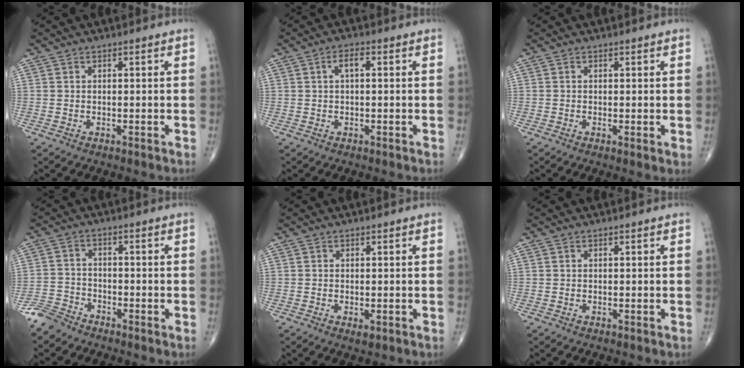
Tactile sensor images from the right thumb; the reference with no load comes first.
{"total": 2.8, "force": [0.6, 1.1, 2.5], "torque": [-0.046, 0.009, 0.010]}
{"total": 1.3, "force": [0.1, 0.3, 1.2], "torque": [-0.021, -0.005, -0.002]}
{"total": 4.2, "force": [-3.8, 1.8, 0.2], "torque": [-0.001, 0.007, -0.085]}
{"total": 1.4, "force": [-0.4, 0.6, 1.1], "torque": [-0.020, -0.004, -0.005]}
{"total": 0.0}